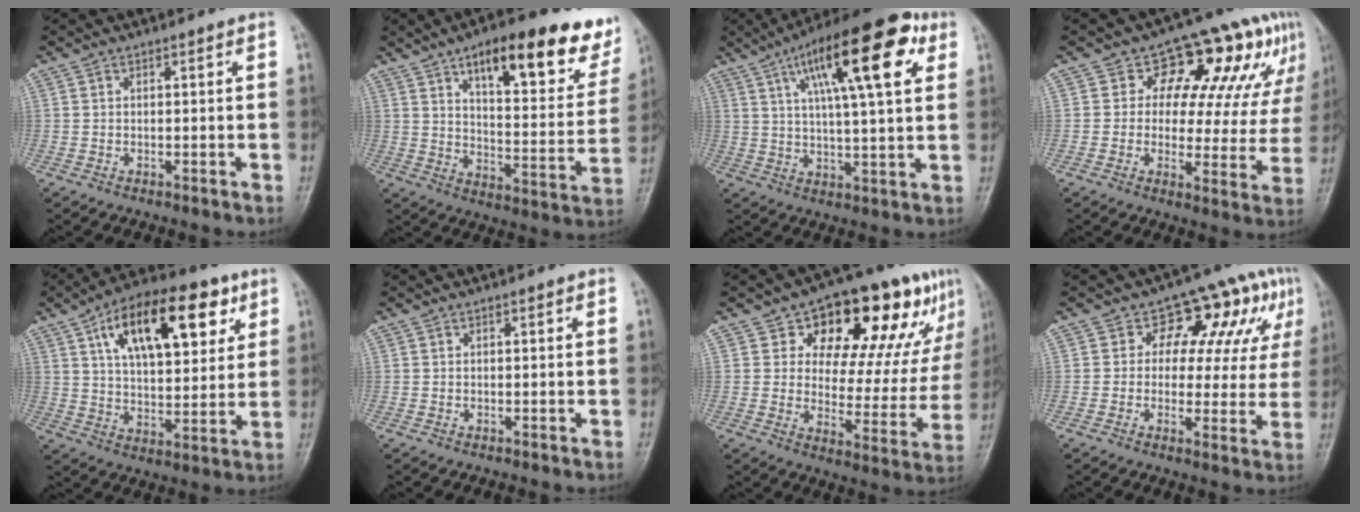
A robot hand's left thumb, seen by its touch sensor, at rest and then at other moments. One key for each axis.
{"total": 22.4, "fx": 13.5, "fy": 8.0, "fz": 16.0, "tx": -0.168, "ty": -0.043, "tz": 0.191}
{"total": 20.0, "fx": 8.4, "fy": 5.7, "fz": 17.3, "tx": -0.247, "ty": -0.001, "tz": 0.127}
{"total": 15.5, "fx": 7.8, "fy": 8.6, "fz": 10.4, "tx": -0.071, "ty": -0.021, "tz": 0.089}
{"total": 20.2, "fx": 8.9, "fy": 9.7, "fz": 15.4, "tx": -0.208, "ty": -0.014, "tz": 0.143}
{"total": 0.0}
{"total": 21.2, "fx": 10.9, "fy": 10.9, "fz": 14.6, "tx": -0.140, "ty": -0.017, "tz": 0.159}
{"total": 11.6, "fx": 4.9, "fy": 7.6, "fz": 7.2, "tx": -0.038, "ty": -0.006, "tz": 0.054}